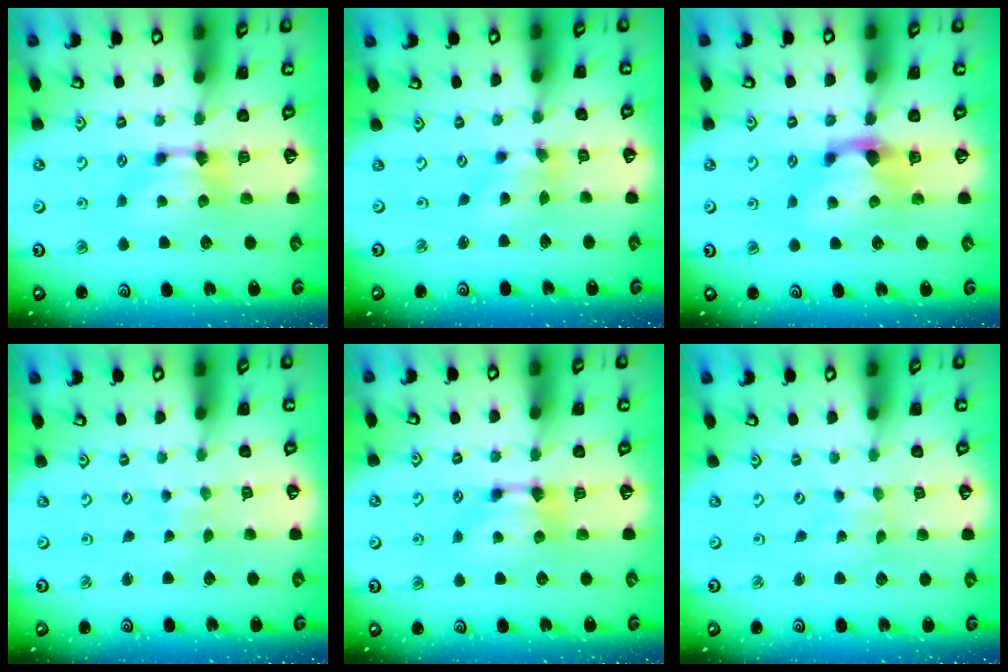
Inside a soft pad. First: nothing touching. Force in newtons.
{"total": 1.9, "press": 1.4, "slide": 1.3}
{"total": 1.6, "press": 1.2, "slide": 1.1}
{"total": 5.8, "press": 5.8, "slide": 0.3}
{"total": 0.0}
{"total": 5.4, "press": 5.4, "slide": 0.2}